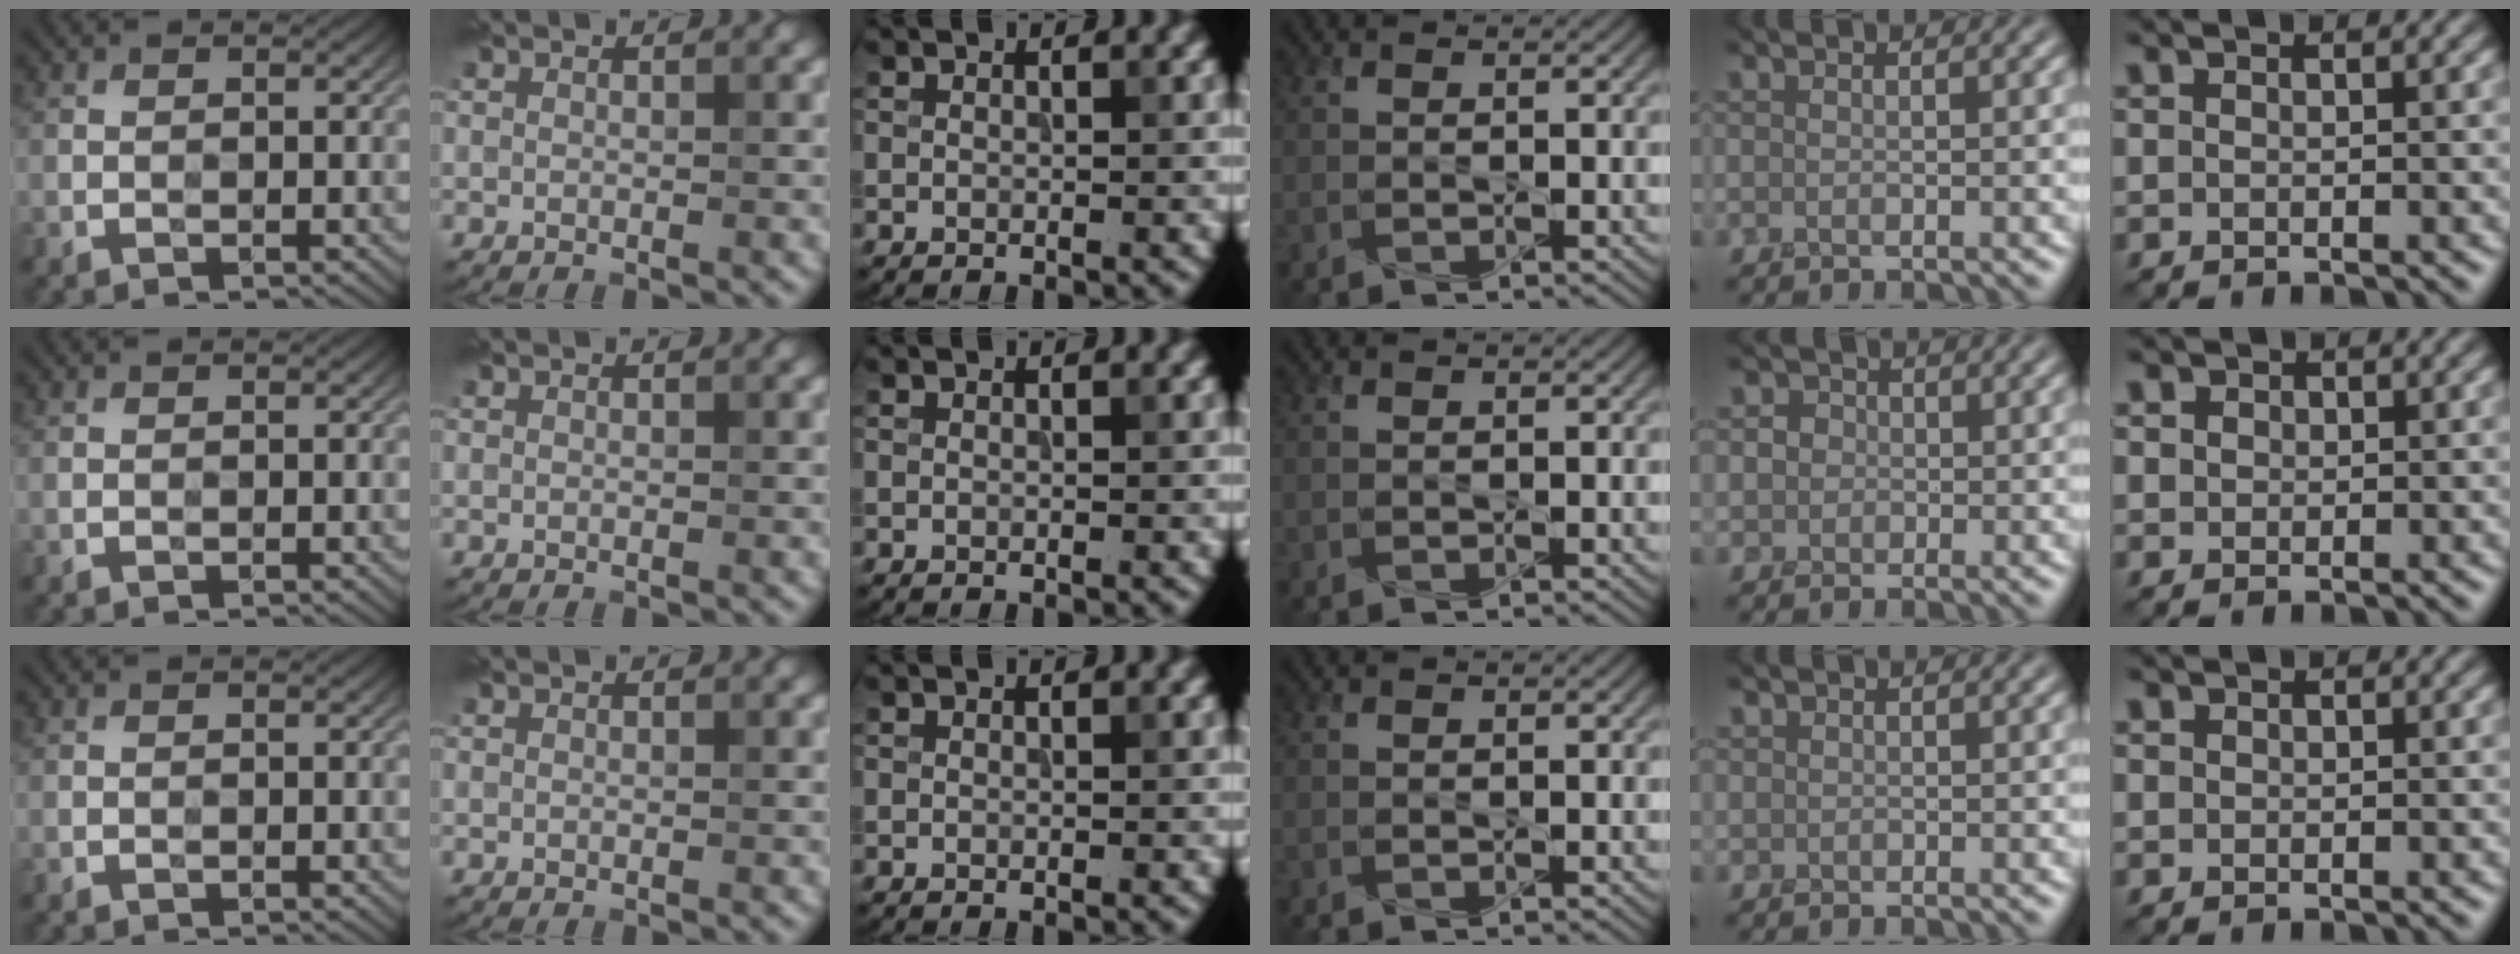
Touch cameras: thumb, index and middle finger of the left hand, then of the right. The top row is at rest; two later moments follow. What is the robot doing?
{"motion": "press", "object": "stapler"}